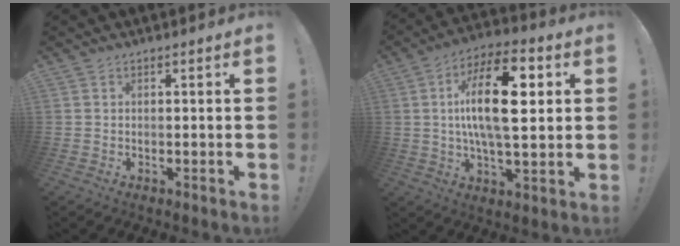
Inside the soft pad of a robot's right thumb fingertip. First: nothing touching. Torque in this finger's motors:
{"motor_torque": [1.59, 3.42, 0.39, 0.13, 0.33]}